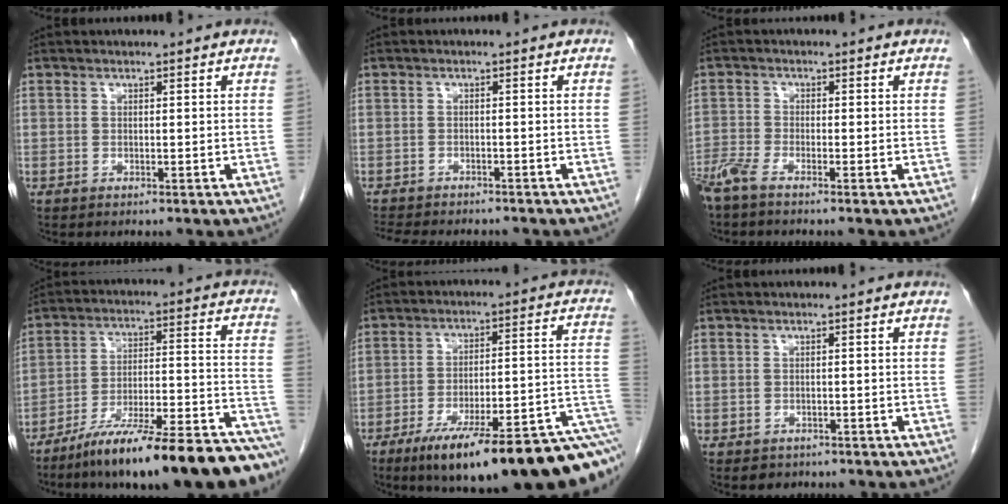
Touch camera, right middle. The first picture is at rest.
{"total": 9.5, "force": [-8.4, 2.6, 3.6], "torque": [-0.062, -0.003, -0.114]}
{"total": 3.6, "force": [-3.0, 0.0, 2.0], "torque": [-0.048, -0.007, -0.068]}
{"total": 24.2, "force": [-19.6, 2.5, 14.0], "torque": [-0.142, 0.021, -0.301]}
{"total": 23.6, "force": [-15.7, 3.2, 17.4], "torque": [-0.168, 0.011, -0.234]}
{"total": 1.9, "force": [-1.4, 1.4, 0.3], "torque": [-0.008, 0.002, -0.016]}